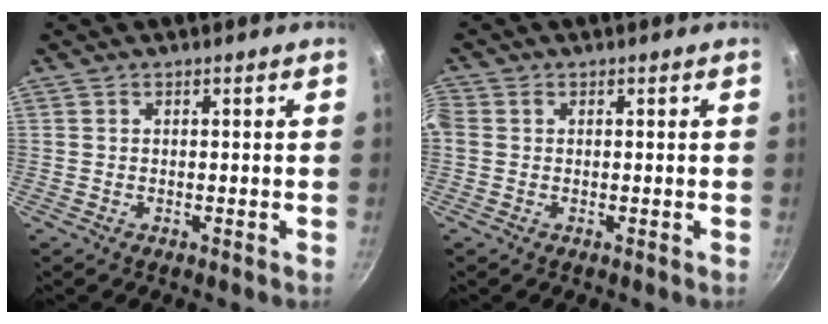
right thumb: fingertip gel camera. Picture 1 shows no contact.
{"total": 1.7, "force": [0.2, 1.4, 0.9], "torque": [-0.021, 0.004, -0.002]}